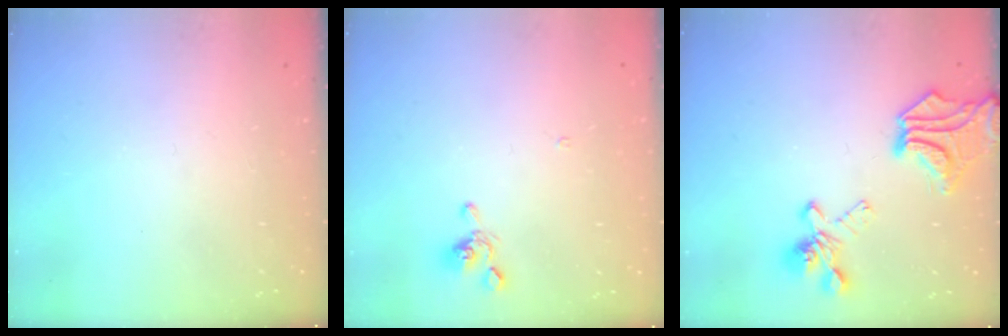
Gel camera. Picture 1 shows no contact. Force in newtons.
{"total": 0.8, "press": 0.5, "slide": 0.6}
{"total": 9.3, "press": 8.7, "slide": 3.2}